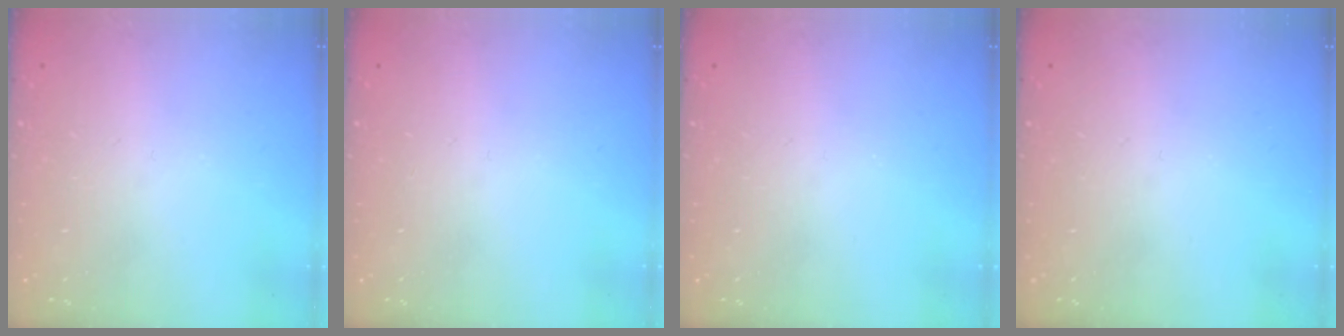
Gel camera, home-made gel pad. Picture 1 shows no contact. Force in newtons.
{"total": 0.0}
{"total": 0.0}
{"total": 0.0}